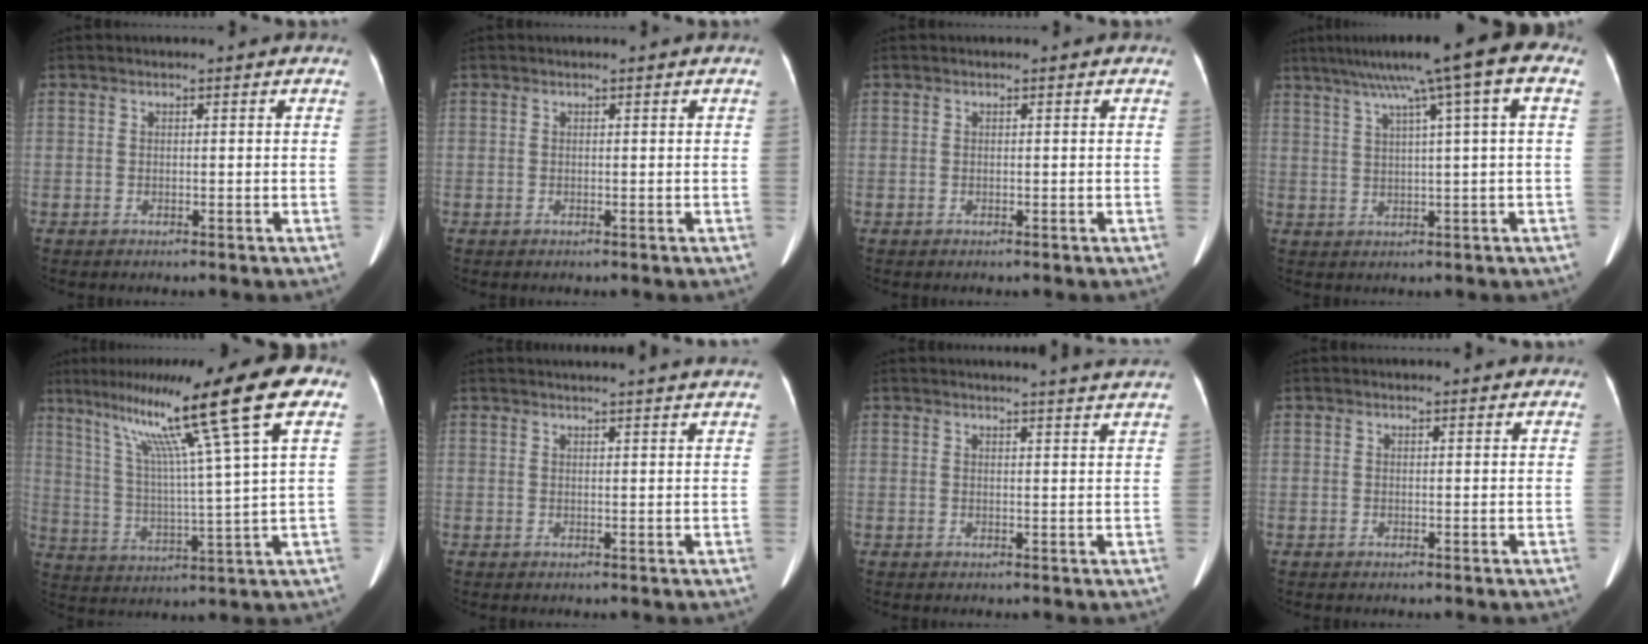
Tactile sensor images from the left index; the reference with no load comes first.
{"total": 0.0}
{"total": 0.0}
{"total": 11.2, "force": [5.3, -0.8, 9.9], "torque": [-0.153, 0.023, 0.079]}
{"total": 17.5, "force": [9.6, -1.9, 14.5], "torque": [-0.230, 0.007, 0.150]}
{"total": 11.8, "force": [10.9, -0.6, 4.4], "torque": [-0.064, -0.017, 0.119]}
{"total": 7.9, "force": [7.4, -1.1, 2.4], "torque": [-0.026, -0.033, 0.066]}
{"total": 2.7, "force": [2.5, 0.4, 0.7], "torque": [-0.009, -0.009, 0.020]}